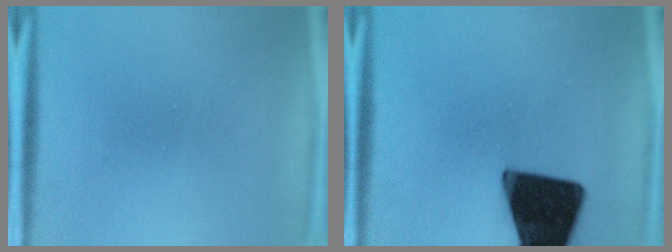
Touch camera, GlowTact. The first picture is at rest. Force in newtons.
{"total": 19.6}